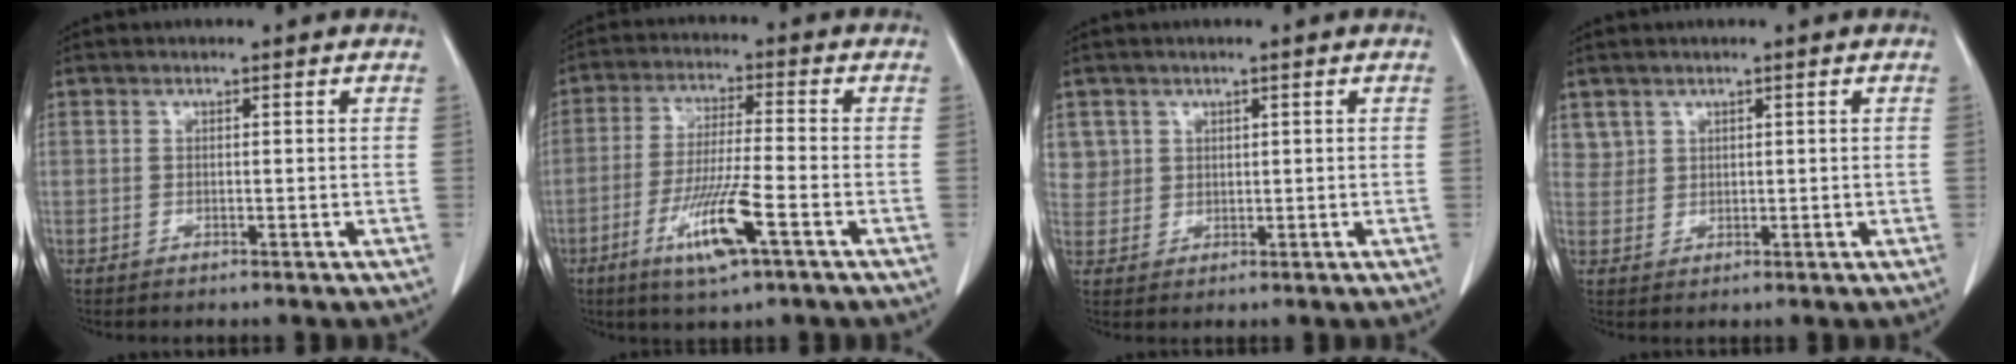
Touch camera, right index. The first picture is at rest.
{"total": 10.2, "force": [-4.6, 0.4, 9.0], "torque": [-0.176, -0.017, -0.086]}
{"total": 3.0, "force": [1.4, 2.7, -0.2], "torque": [0.024, 0.003, 0.021]}
{"total": 2.0, "force": [1.2, 1.5, -0.1], "torque": [0.016, 0.005, 0.017]}